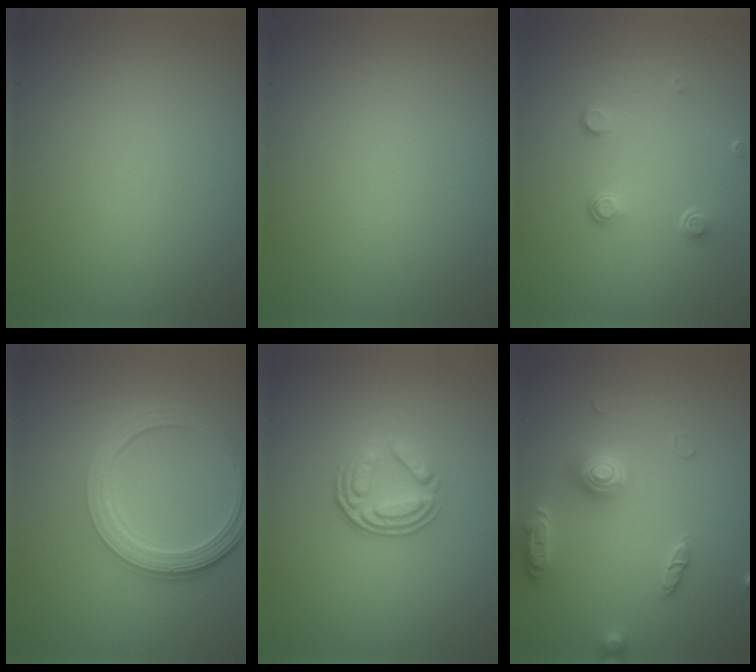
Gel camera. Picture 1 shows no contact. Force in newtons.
{"total": 0.0}
{"total": 1.4, "press": 0.8, "slide": 1.2}
{"total": 5.0, "press": 3.7, "slide": 3.3}
{"total": 3.4, "press": 2.5, "slide": 2.3}
{"total": 3.0, "press": 3.0, "slide": 0.4}